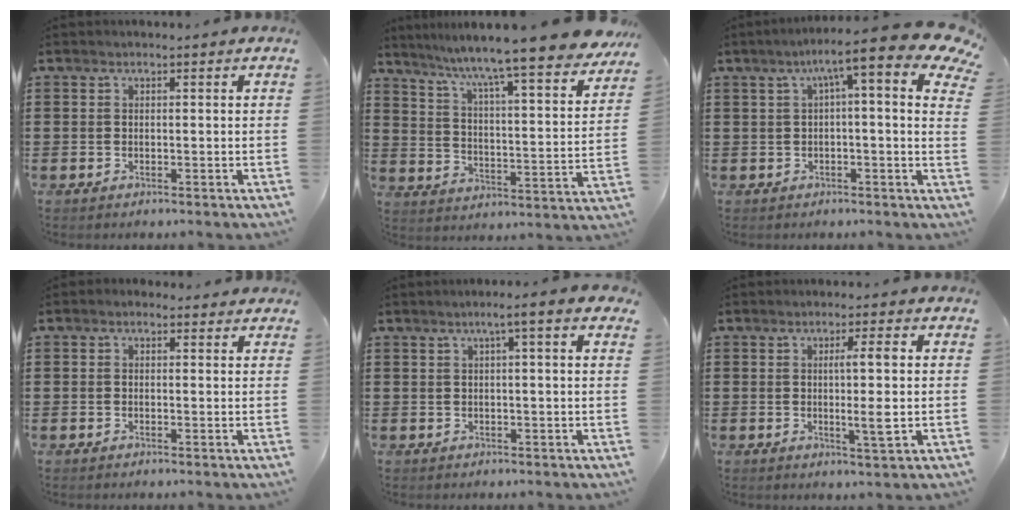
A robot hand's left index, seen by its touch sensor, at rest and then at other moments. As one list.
[{"total": 9.2, "force": [8.0, -1.1, 4.5], "torque": [-0.104, -0.070, 0.122]}, {"total": 8.9, "force": [4.5, 0.7, 7.7], "torque": [-0.133, -0.027, 0.069]}, {"total": 0.9, "force": [0.2, 0.7, 0.5], "torque": [-0.011, 0.005, 0.002]}, {"total": 2.7, "force": [1.0, -0.2, 2.5], "torque": [-0.048, 0.001, 0.016]}, {"total": 5.6, "force": [0.3, 0.1, 5.6], "torque": [-0.082, -0.011, -0.002]}]